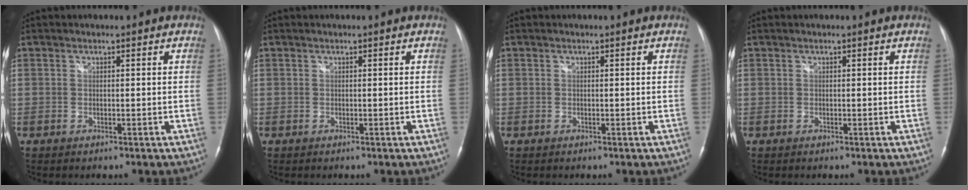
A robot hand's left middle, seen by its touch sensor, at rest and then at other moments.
{"total": 0.0}
{"total": 0.0}
{"total": 0.0}